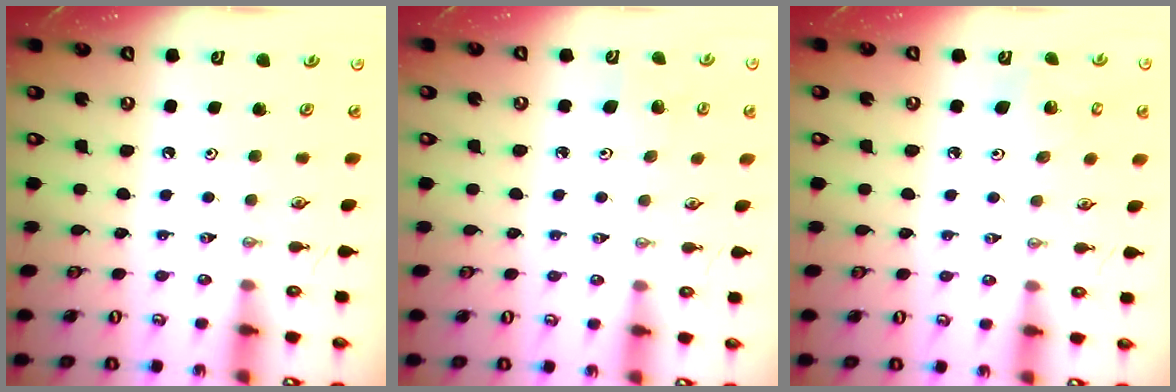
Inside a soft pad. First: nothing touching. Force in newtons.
{"total": 4.4, "press": 4.0, "slide": 1.8}
{"total": 4.5, "press": 4.5, "slide": 0.4}